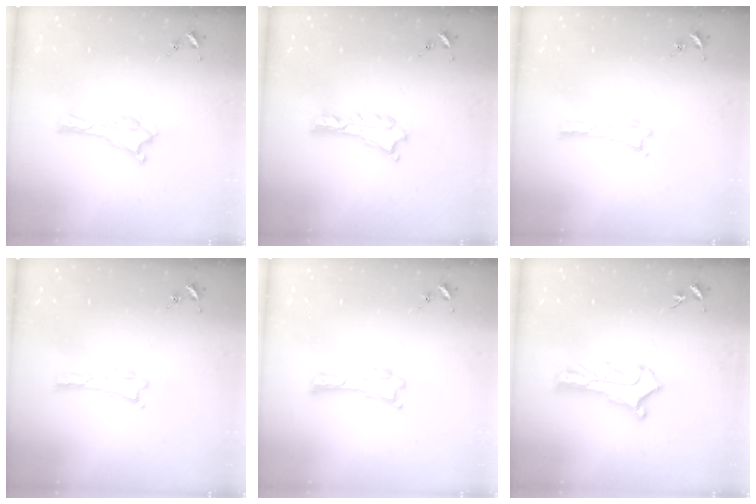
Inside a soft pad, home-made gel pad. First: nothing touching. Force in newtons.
{"total": 1.3, "press": 1.3, "slide": 0.1}
{"total": 0.0}
{"total": 0.0}
{"total": 0.0}
{"total": 2.9, "press": 2.9, "slide": 0.3}